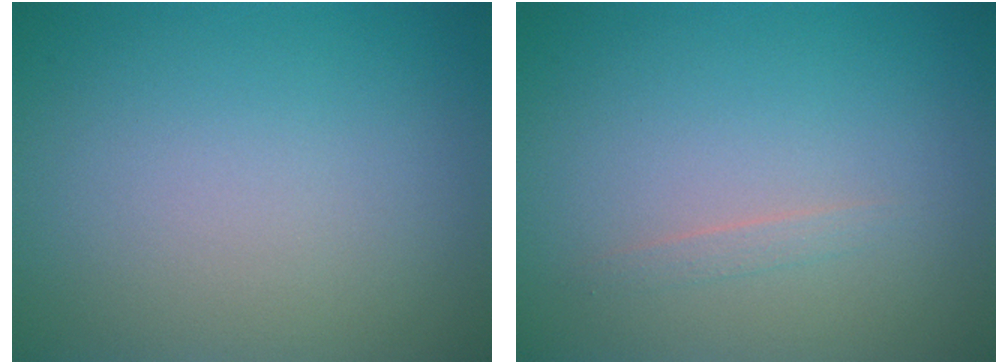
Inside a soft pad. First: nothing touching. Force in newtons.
{"total": 0.7, "press": 0.7, "slide": 0.1}